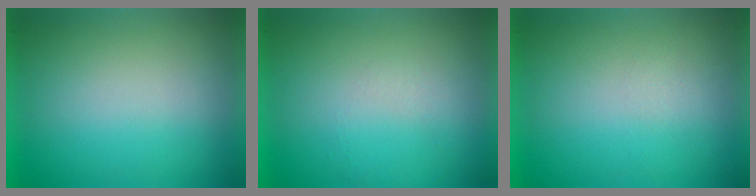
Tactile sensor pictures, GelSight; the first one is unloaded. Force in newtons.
{"total": 1.1}
{"total": 1.3}